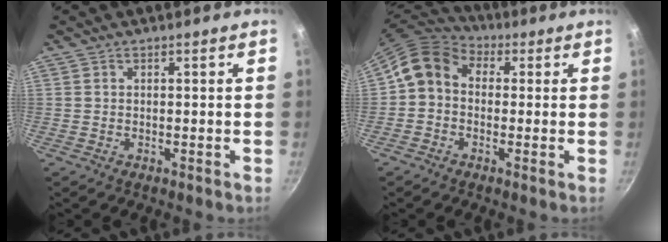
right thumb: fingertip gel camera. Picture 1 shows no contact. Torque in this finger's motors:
{"motor_torque": [0.63, 1.38, 0.15, -0.05, 0.25]}